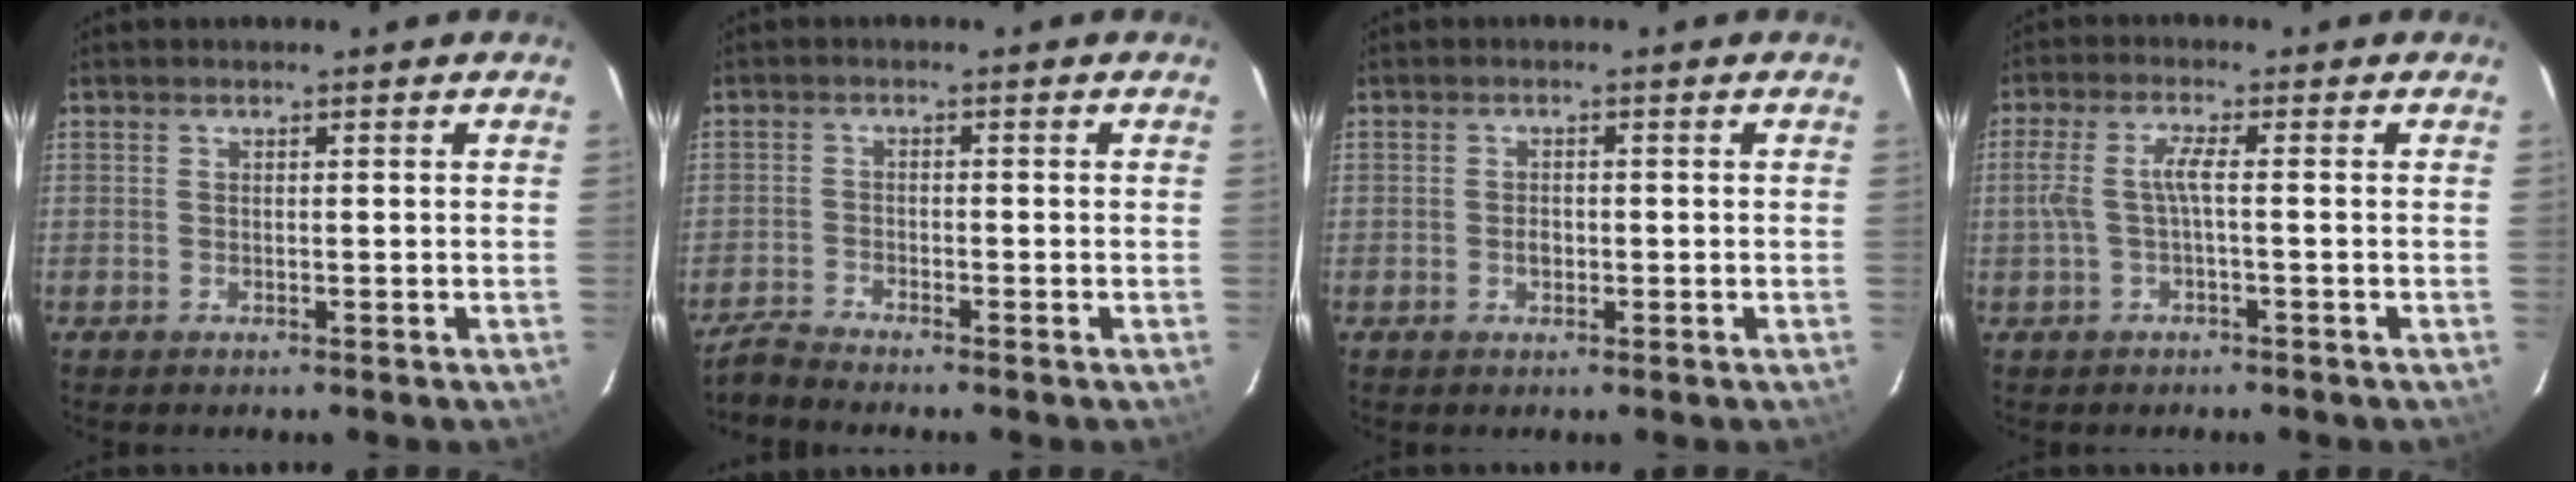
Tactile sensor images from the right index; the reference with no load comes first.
{"total": 2.9, "force": [-2.9, -0.1, 0.2], "torque": [-0.013, -0.008, -0.064]}
{"total": 1.6, "force": [-0.4, 1.2, 1.0], "torque": [-0.018, 0.001, -0.007]}
{"total": 4.1, "force": [-0.7, 0.2, 4.1], "torque": [-0.090, 0.003, -0.010]}